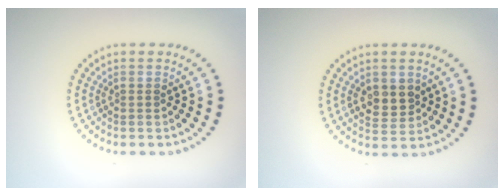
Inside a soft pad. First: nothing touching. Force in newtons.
{"total": 2.6, "press": 2.5, "slide": 0.6}